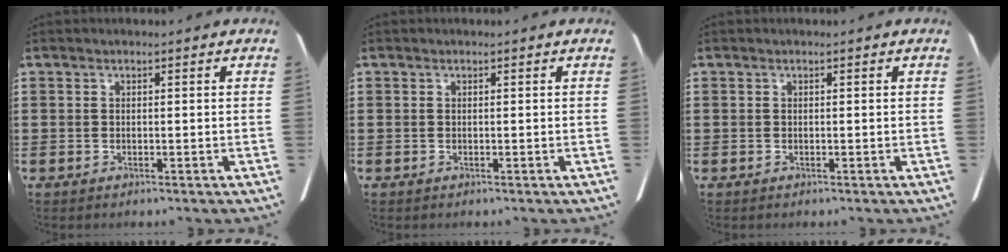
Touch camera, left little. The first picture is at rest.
{"total": 0.0}
{"total": 0.0}